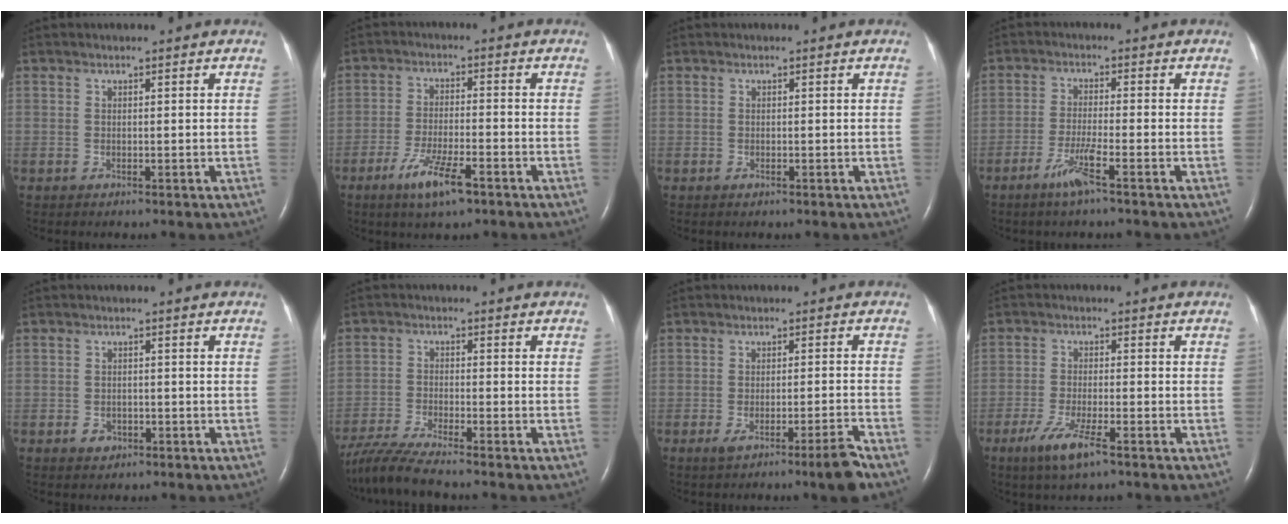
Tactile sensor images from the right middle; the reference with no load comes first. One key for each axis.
{"total": 7.3, "fx": -4.4, "fy": 1.1, "fz": 5.7, "tx": -0.119, "ty": -0.013, "tz": -0.075}
{"total": 0.0}
{"total": 4.5, "fx": -2.8, "fy": -0.4, "fz": 3.5, "tx": -0.075, "ty": -0.008, "tz": -0.058}
{"total": 1.9, "fx": -1.0, "fy": 1.5, "fz": 0.8, "tx": -0.012, "ty": 0.004, "tz": -0.011}
{"total": 7.0, "fx": -6.2, "fy": -0.7, "fz": 3.2, "tx": -0.066, "ty": -0.030, "tz": -0.118}
{"total": 4.7, "fx": -3.3, "fy": -0.6, "fz": 3.3, "tx": -0.053, "ty": -0.006, "tz": -0.058}
{"total": 5.8, "fx": -3.5, "fy": 0.6, "fz": 4.6, "tx": -0.105, "ty": -0.015, "tz": -0.063}